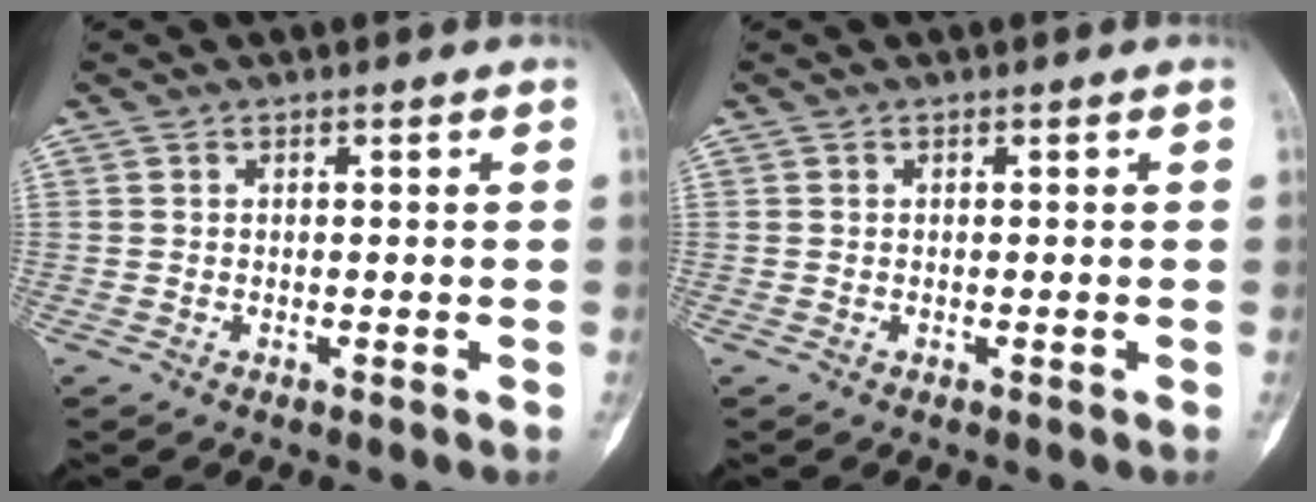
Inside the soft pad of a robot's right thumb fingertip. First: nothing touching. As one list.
[{"total": 0.0}]